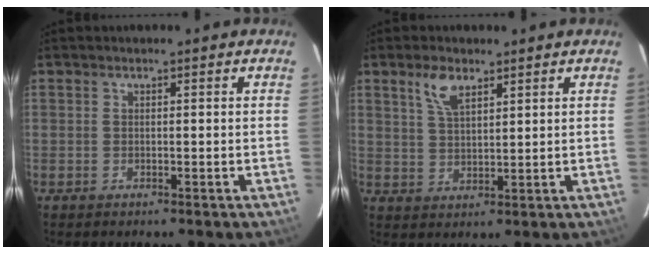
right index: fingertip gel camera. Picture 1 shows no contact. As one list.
[{"total": 5.3, "force": [3.2, 2.3, 3.5], "torque": [-0.068, 0.007, 0.064]}]